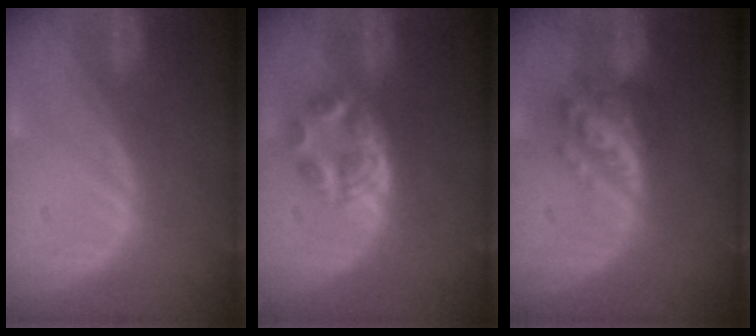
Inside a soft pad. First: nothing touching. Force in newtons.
{"total": 6.1, "press": 5.1, "slide": 3.4}
{"total": 5.9, "press": 5.3, "slide": 2.6}